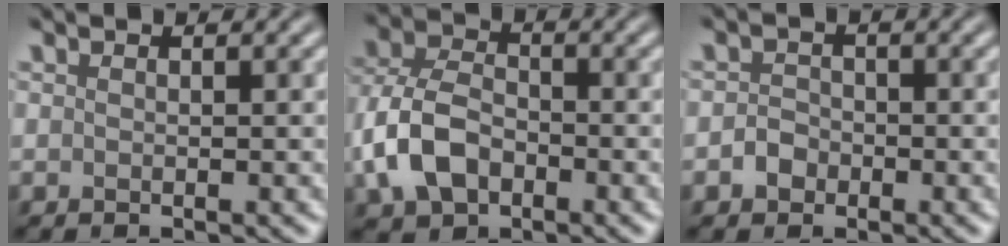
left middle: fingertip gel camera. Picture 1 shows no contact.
{"total": 6.4, "force": [-2.1, 4.5, 4.1], "torque": [-0.096, 0.003, -0.051]}
{"total": 1.6, "force": [-0.7, 1.4, 0.6], "torque": [-0.006, 0.002, -0.016]}